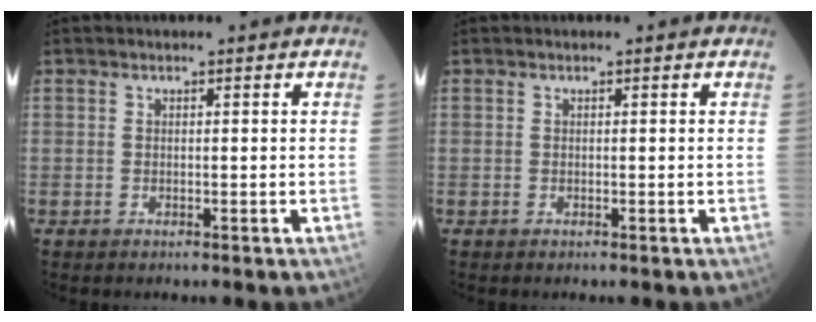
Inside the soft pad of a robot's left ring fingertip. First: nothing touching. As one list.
[{"total": 0.0}]